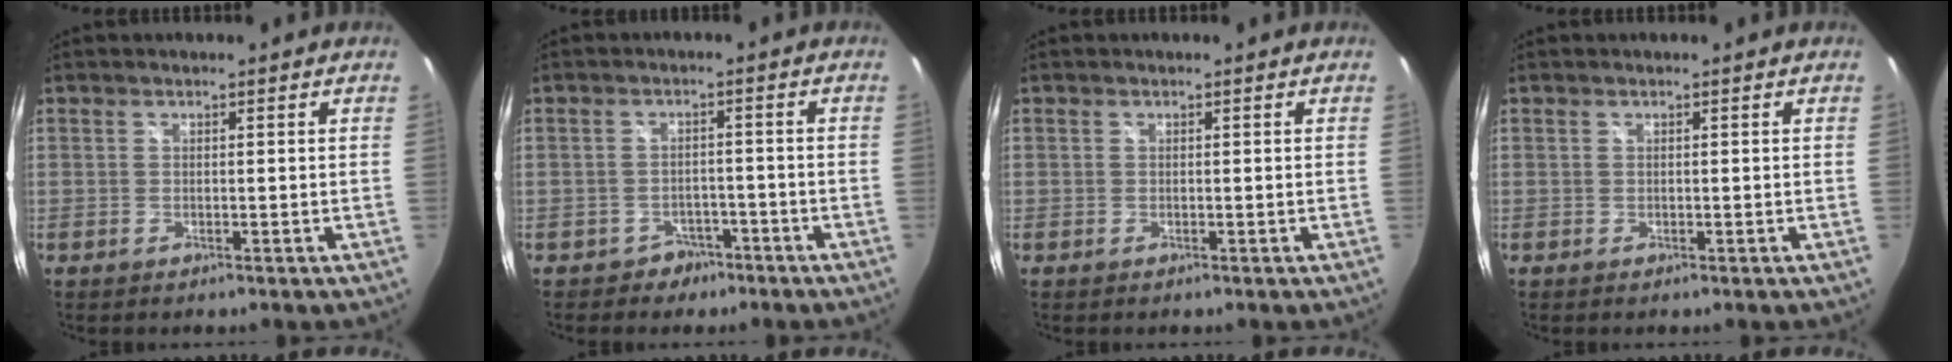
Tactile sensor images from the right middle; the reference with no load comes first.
{"total": 3.9, "force": [-2.7, 2.8, 0.2], "torque": [-0.008, 0.016, -0.037]}
{"total": 0.0}
{"total": 0.0}